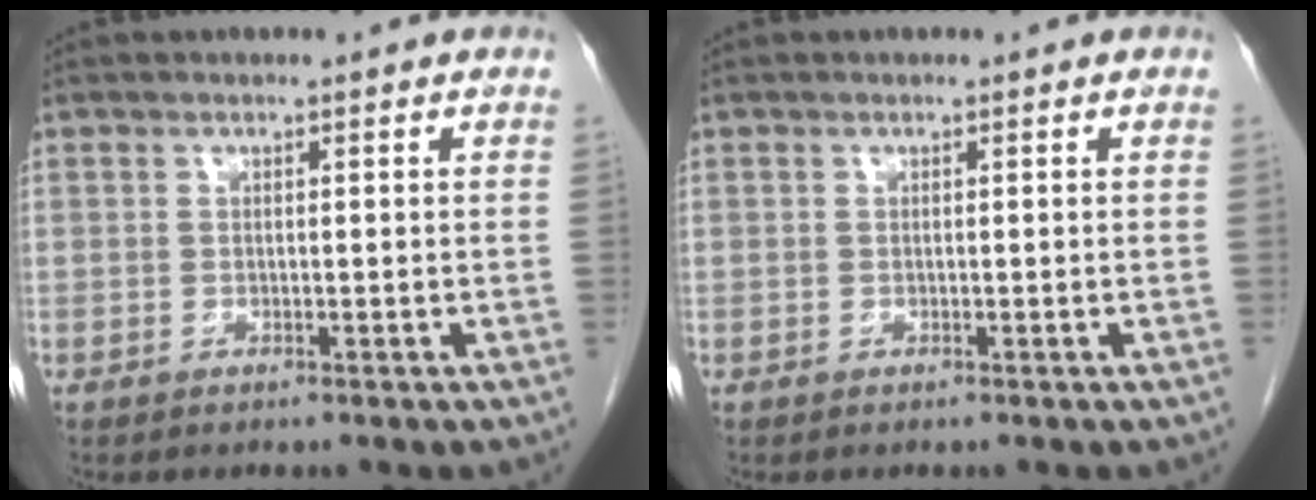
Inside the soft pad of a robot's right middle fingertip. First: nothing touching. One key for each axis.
{"total": 0.0}